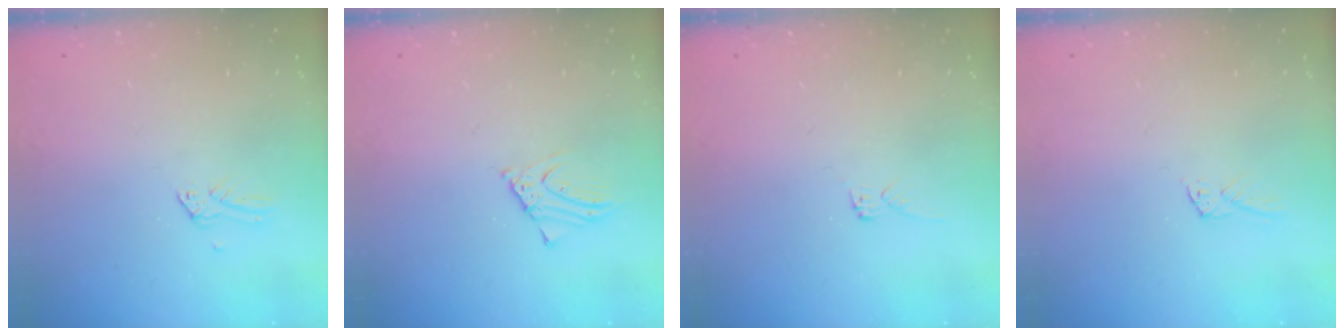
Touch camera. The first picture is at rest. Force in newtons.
{"total": 1.8, "press": 1.8, "slide": 0.2}
{"total": 2.8, "press": 2.8, "slide": 0.1}
{"total": 2.2, "press": 2.2, "slide": 0.1}